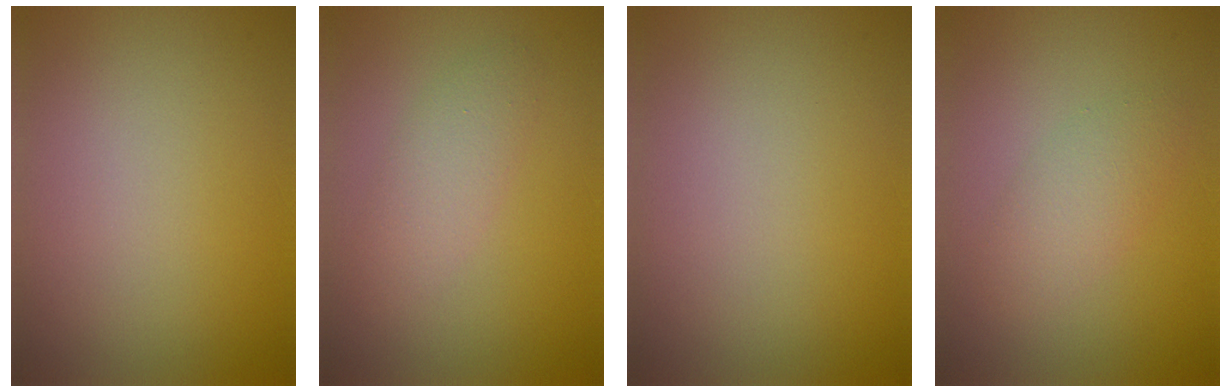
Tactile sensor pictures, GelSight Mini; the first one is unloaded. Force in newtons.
{"total": 2.3, "press": 2.3, "slide": 0.0}
{"total": 0.0}
{"total": 2.5, "press": 2.5, "slide": 0.1}